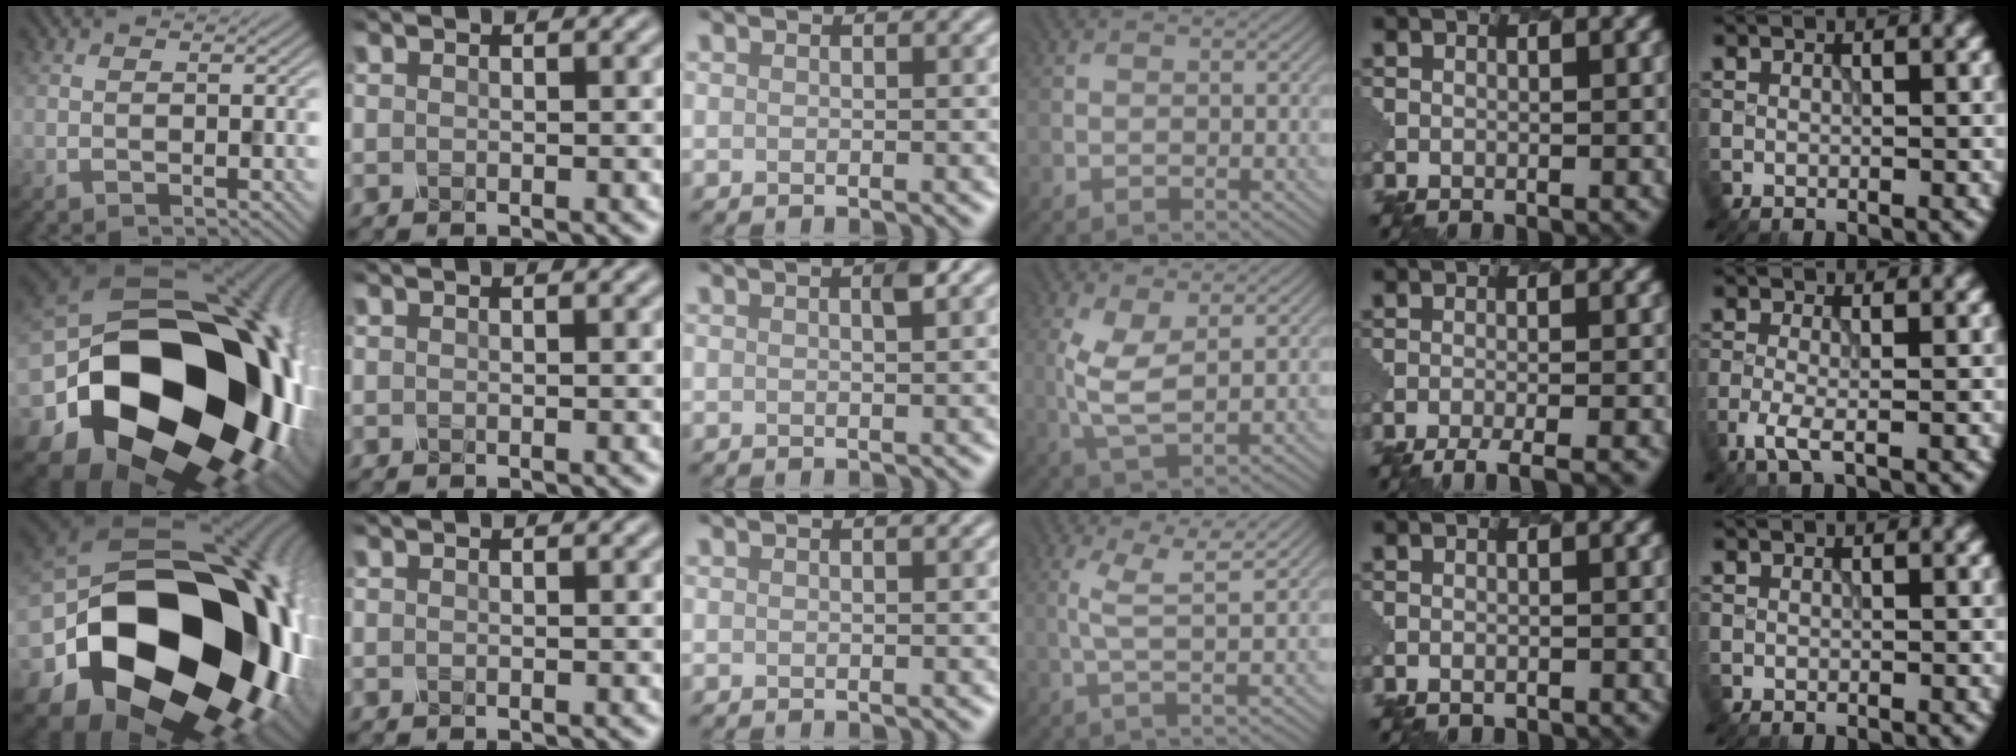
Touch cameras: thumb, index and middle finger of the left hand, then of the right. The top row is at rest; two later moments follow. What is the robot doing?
{"motion": "dispense", "object": "toothpaste"}